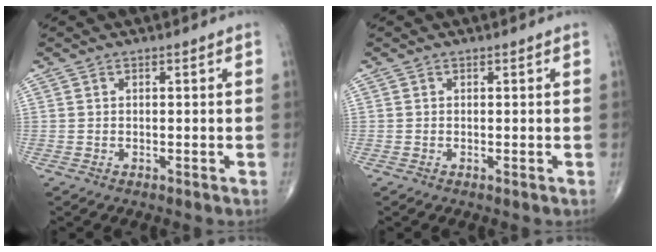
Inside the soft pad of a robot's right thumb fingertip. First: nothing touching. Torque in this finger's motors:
{"motor_torque": [-0.18, 0.17, -0.16, -0.12, 0.00]}